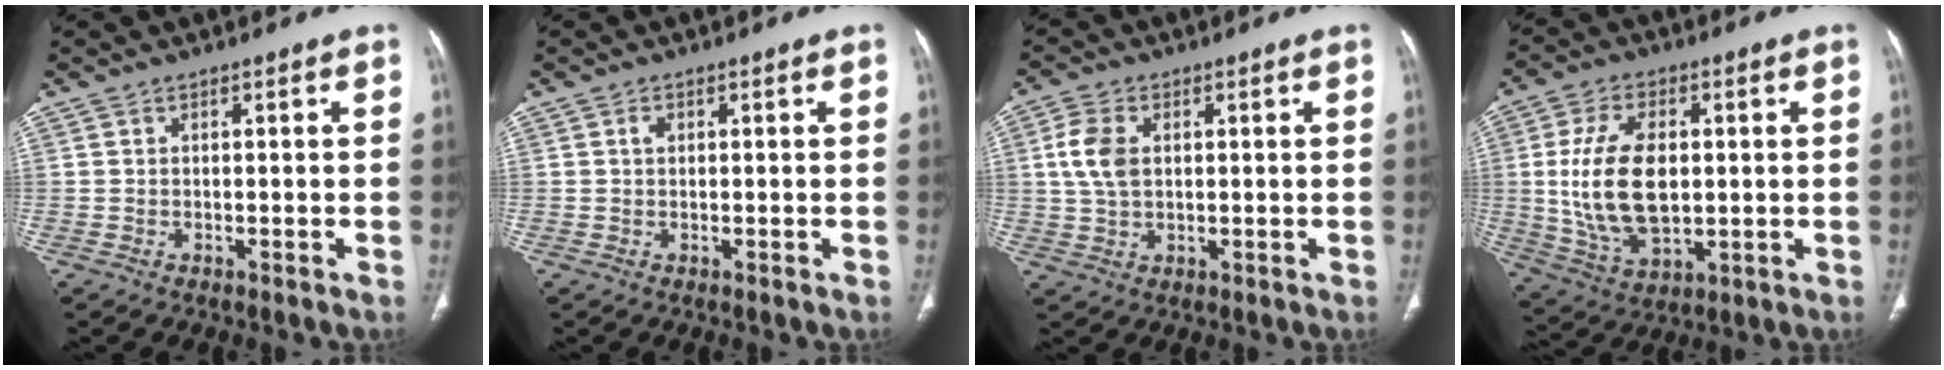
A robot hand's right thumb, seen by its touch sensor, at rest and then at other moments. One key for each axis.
{"total": 1.1, "fx": 0.3, "fy": 0.8, "fz": 0.7, "tx": -0.012, "ty": 0.002, "tz": 0.006}
{"total": 6.4, "fx": 1.1, "fy": 4.1, "fz": 4.7, "tx": -0.100, "ty": 0.004, "tz": 0.021}
{"total": 16.1, "fx": 1.0, "fy": 9.3, "fz": 13.1, "tx": -0.240, "ty": -0.006, "tz": 0.028}